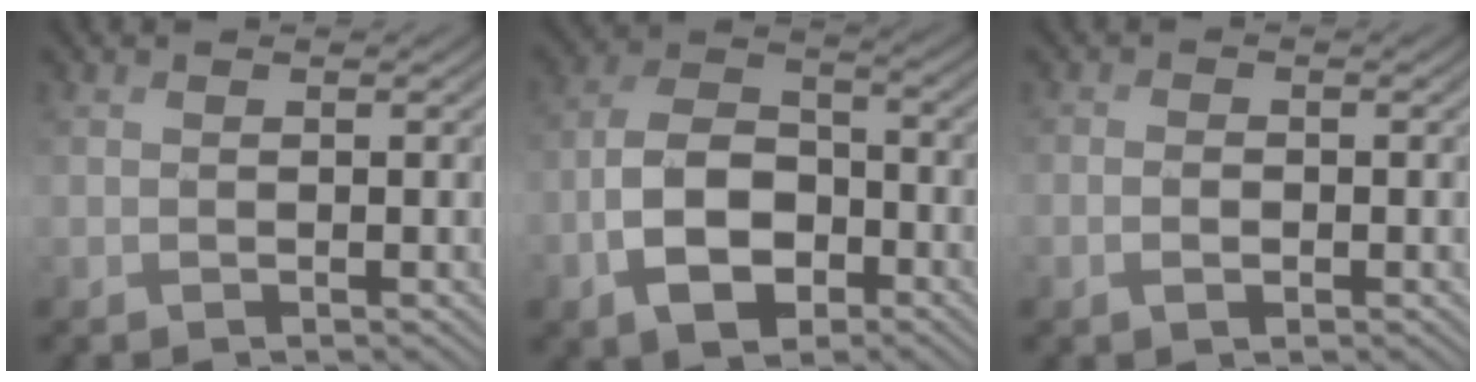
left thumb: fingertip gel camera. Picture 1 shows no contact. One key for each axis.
{"total": 8.8, "fx": -4.3, "fy": 5.5, "fz": 5.5, "tx": -0.112, "ty": 0.001, "tz": -0.081}
{"total": 1.3, "fx": -1.2, "fy": 0.4, "fz": 0.2, "tx": -0.005, "ty": -0.001, "tz": -0.014}